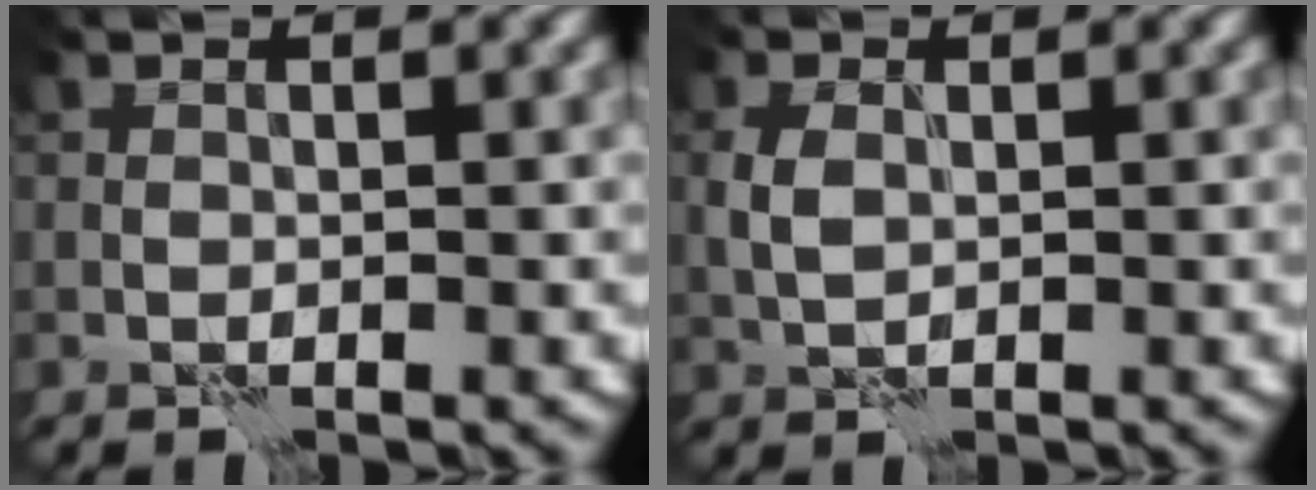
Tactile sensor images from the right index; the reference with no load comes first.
{"total": 2.0, "force": [0.1, 1.4, 1.5], "torque": [-0.038, 0.004, 0.003]}